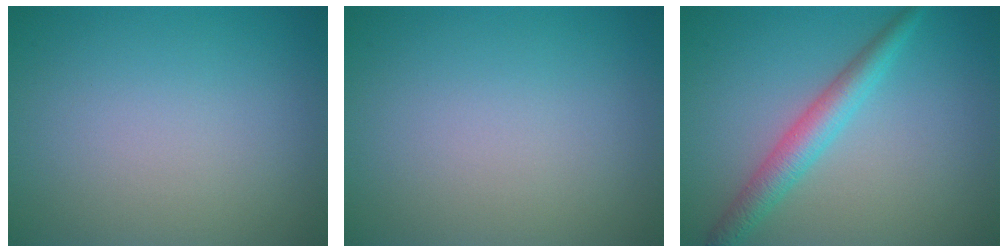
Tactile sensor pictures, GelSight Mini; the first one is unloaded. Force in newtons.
{"total": 0.0}
{"total": 3.4, "press": 3.4, "slide": 0.1}